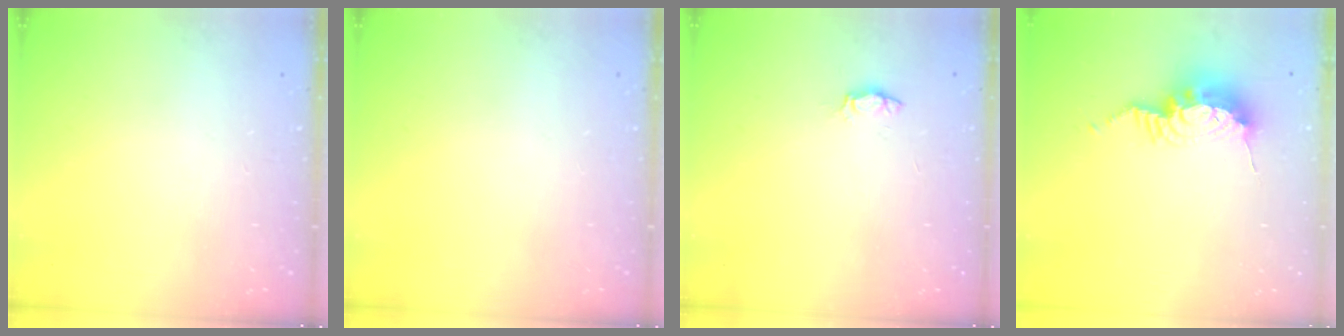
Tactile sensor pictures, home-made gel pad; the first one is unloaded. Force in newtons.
{"total": 0.0}
{"total": 3.1, "press": 3.1, "slide": 0.3}
{"total": 10.9, "press": 10.8, "slide": 0.9}